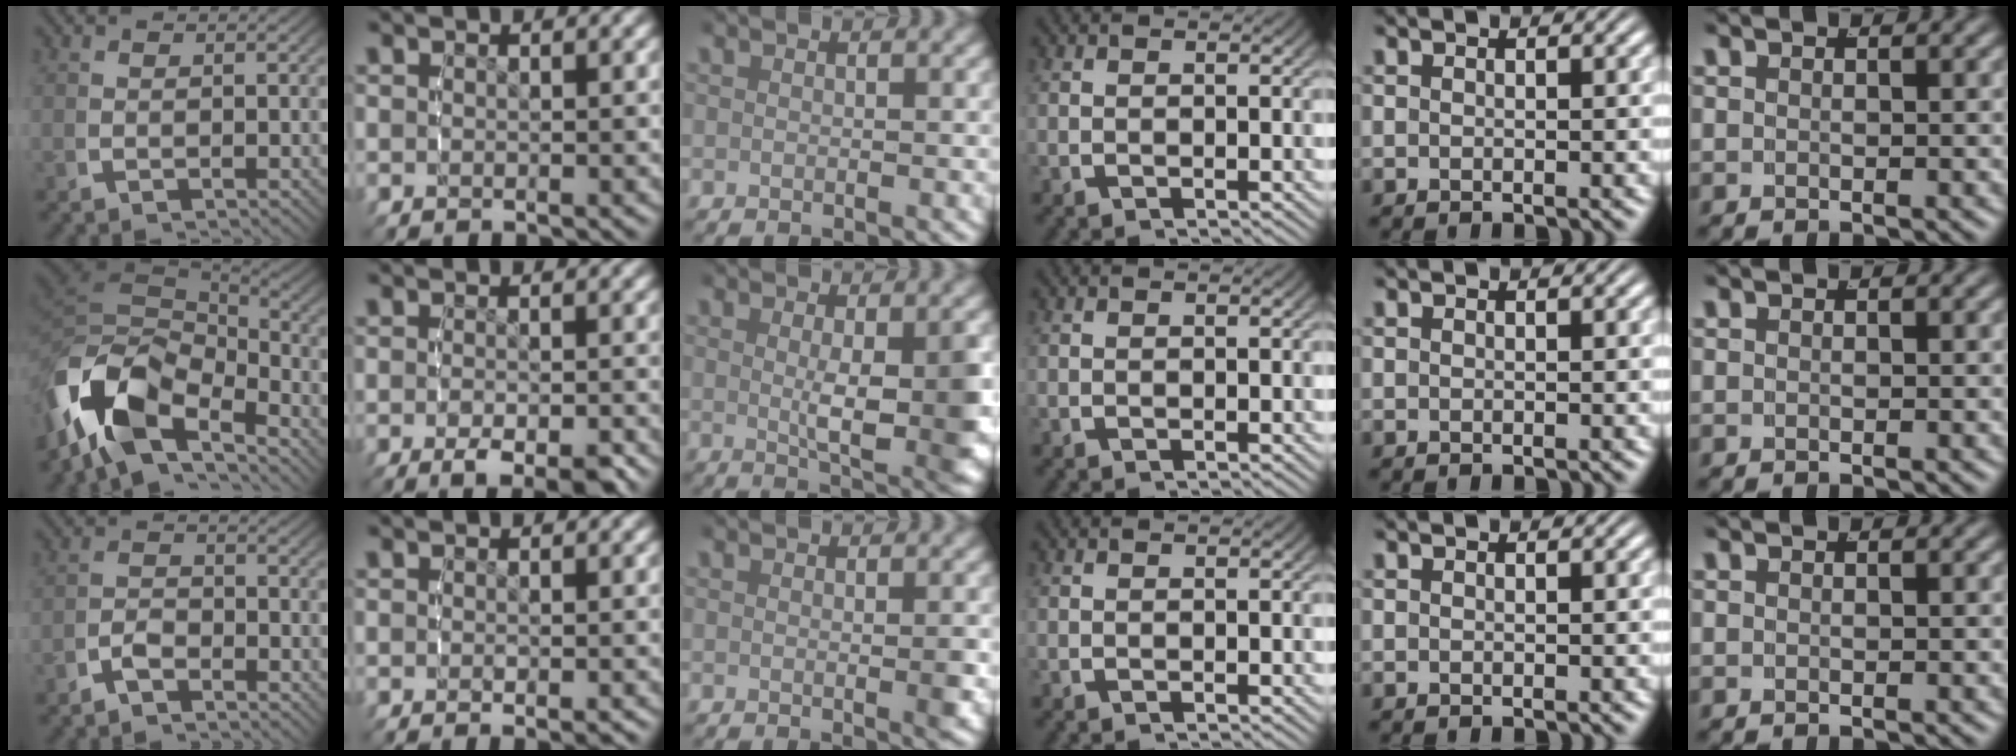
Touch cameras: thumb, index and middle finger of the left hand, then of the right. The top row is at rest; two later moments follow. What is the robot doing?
{"motion": "lift_and_place", "object": "bottle cap"}